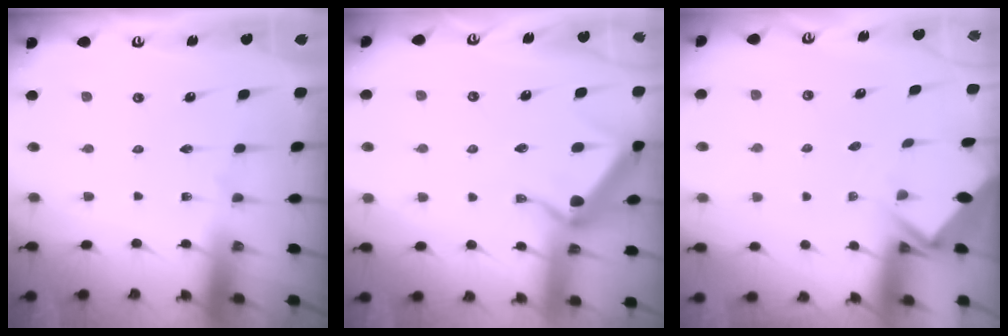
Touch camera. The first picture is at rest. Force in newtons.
{"total": 12.1, "press": 12.1, "slide": 0.3}
{"total": 2.7, "press": 2.7, "slide": 0.2}